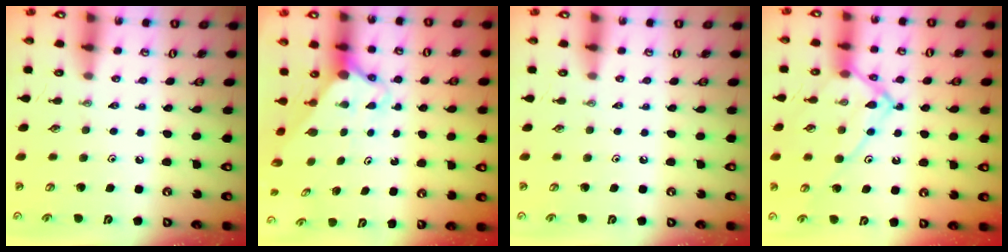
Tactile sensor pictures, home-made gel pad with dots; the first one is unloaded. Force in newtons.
{"total": 3.0, "press": 3.0, "slide": 0.2}
{"total": 0.0}
{"total": 14.0, "press": 13.9, "slide": 1.7}